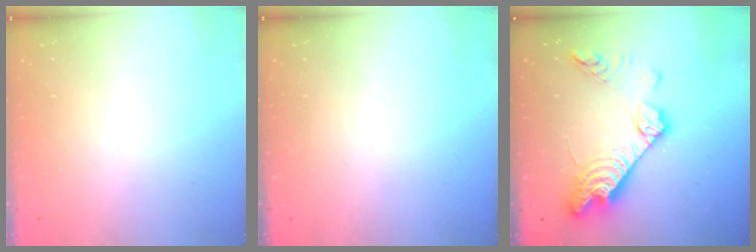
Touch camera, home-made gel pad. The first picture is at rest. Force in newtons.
{"total": 0.0}
{"total": 18.0, "press": 17.9, "slide": 1.5}